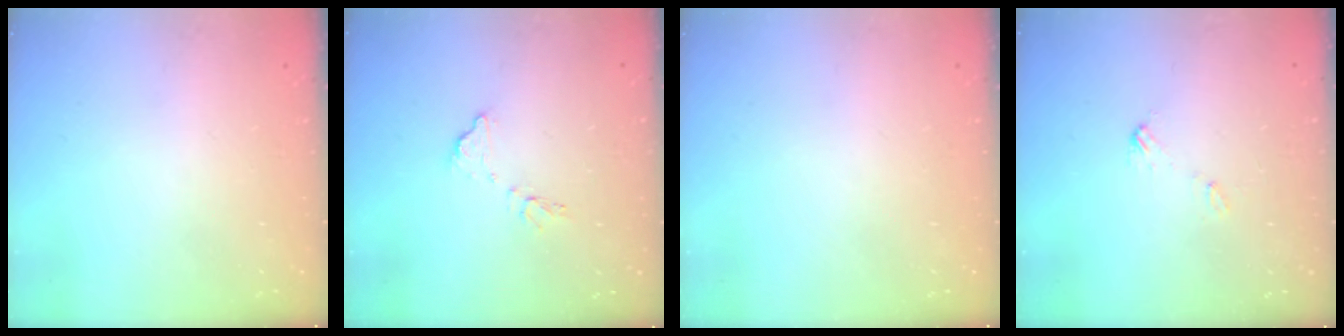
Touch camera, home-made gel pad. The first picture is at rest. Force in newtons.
{"total": 8.0, "press": 8.0, "slide": 0.4}
{"total": 0.0}
{"total": 4.0, "press": 4.0, "slide": 0.3}